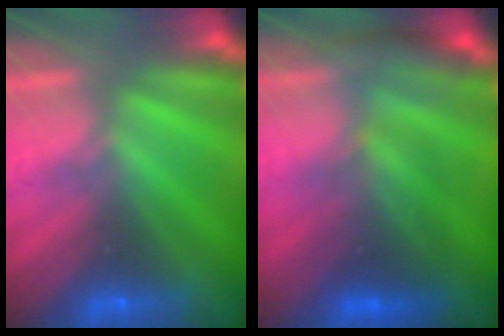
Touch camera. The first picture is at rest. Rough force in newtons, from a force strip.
{"total": 2.8}